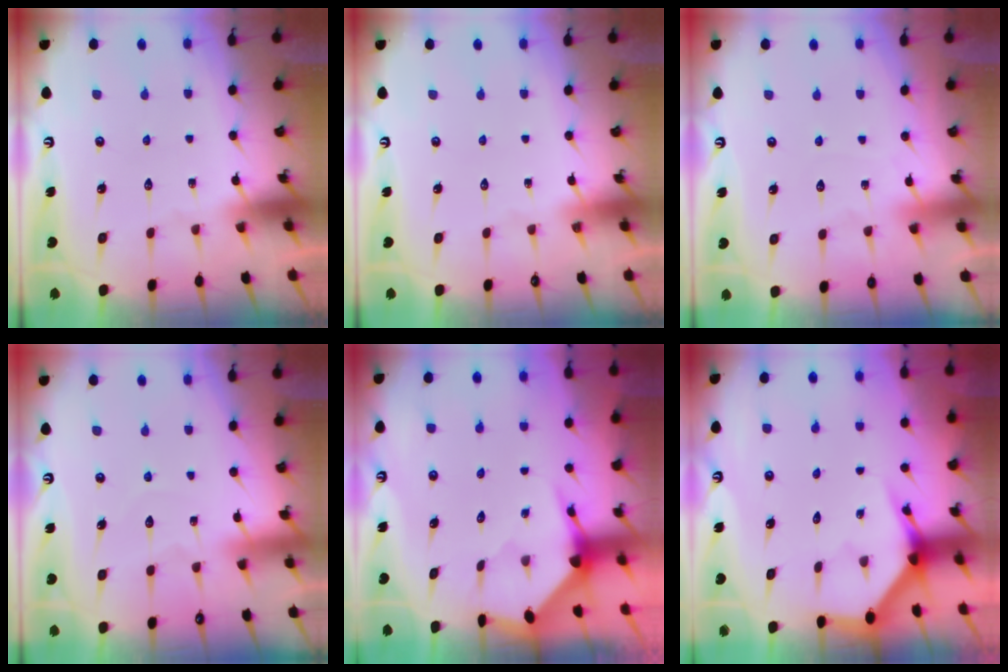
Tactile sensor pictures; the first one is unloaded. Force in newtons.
{"total": 0.0}
{"total": 2.9, "press": 2.9, "slide": 0.4}
{"total": 4.9, "press": 4.9, "slide": 0.2}
{"total": 3.7, "press": 3.7, "slide": 0.4}
{"total": 3.9, "press": 3.9, "slide": 0.2}